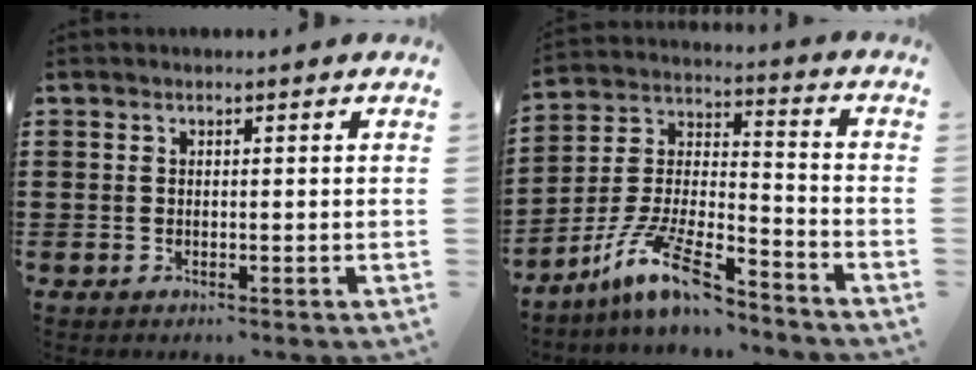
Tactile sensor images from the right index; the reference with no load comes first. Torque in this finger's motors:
{"motor_torque": [0.53, 0.80, 0.75, 0.21]}